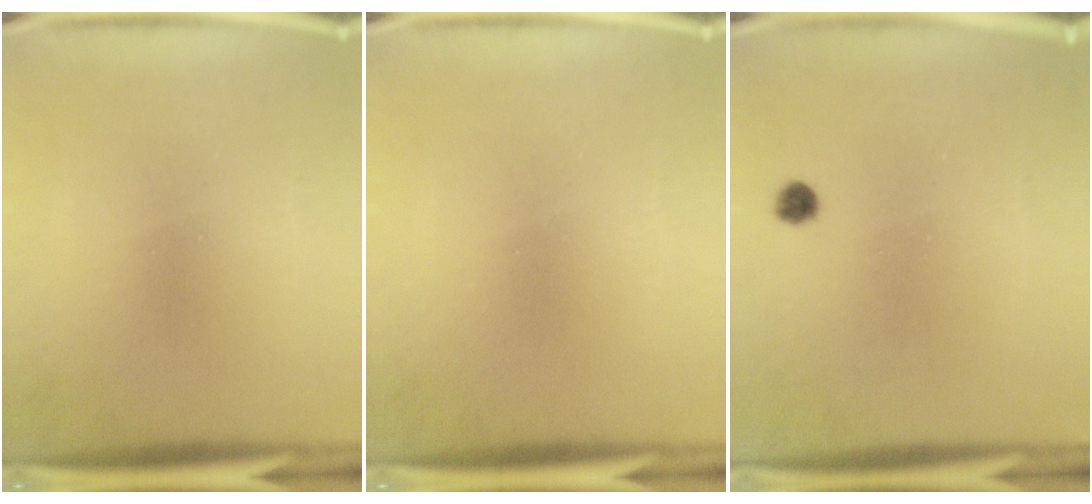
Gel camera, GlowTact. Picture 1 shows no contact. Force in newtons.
{"total": 0.0}
{"total": 1.7}